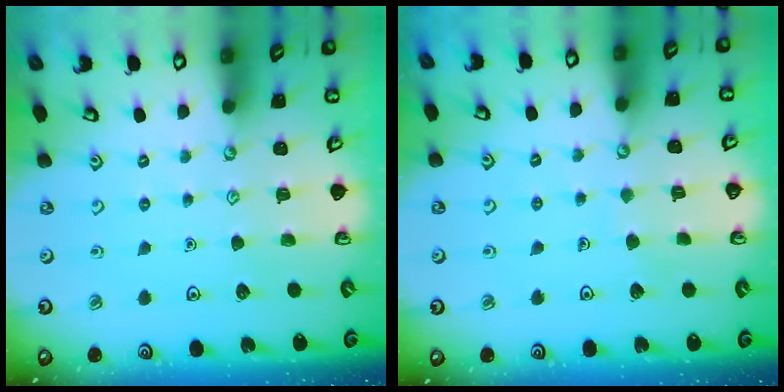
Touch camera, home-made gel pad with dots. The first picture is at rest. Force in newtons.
{"total": 2.2, "press": 2.2, "slide": 0.1}